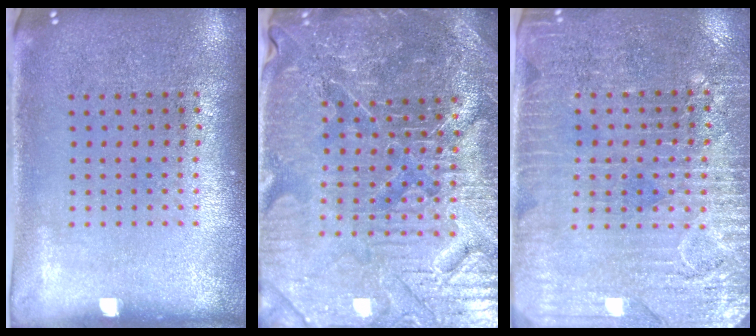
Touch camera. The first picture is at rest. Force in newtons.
{"total": 5.5, "press": 5.2, "slide": 1.9}
{"total": 3.5, "press": 3.1, "slide": 1.4}